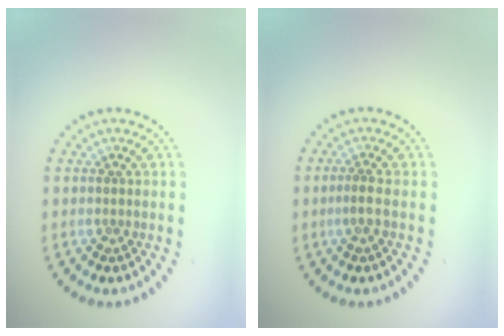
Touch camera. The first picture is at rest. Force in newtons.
{"total": 1.1, "press": 0.8, "slide": 0.7}